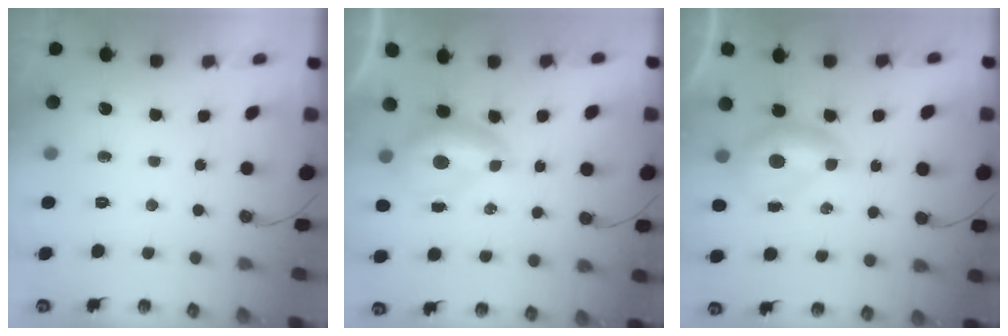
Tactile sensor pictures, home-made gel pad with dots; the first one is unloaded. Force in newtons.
{"total": 0.9, "press": 0.7, "slide": 0.6}
{"total": 0.0}